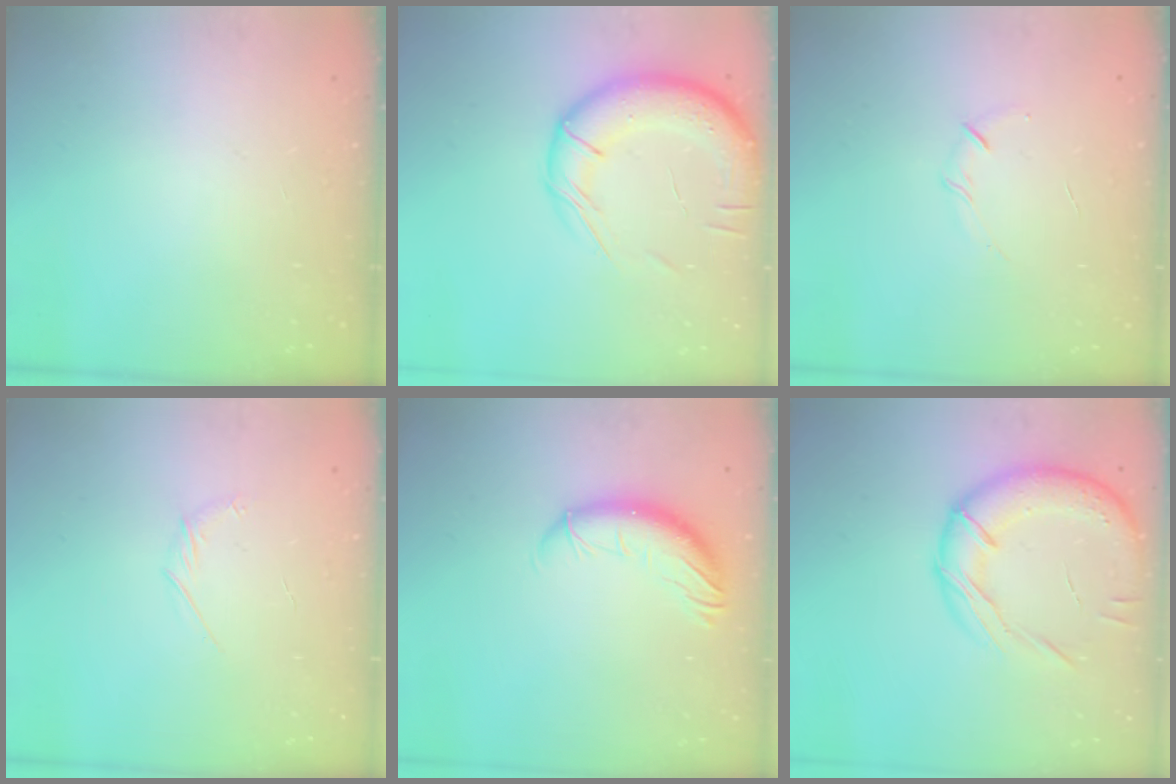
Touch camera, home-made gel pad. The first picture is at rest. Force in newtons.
{"total": 15.7, "press": 15.3, "slide": 3.2}
{"total": 3.7, "press": 3.6, "slide": 1.1}
{"total": 4.3, "press": 4.1, "slide": 1.1}
{"total": 10.5, "press": 10.4, "slide": 1.7}
{"total": 17.7, "press": 17.4, "slide": 3.2}